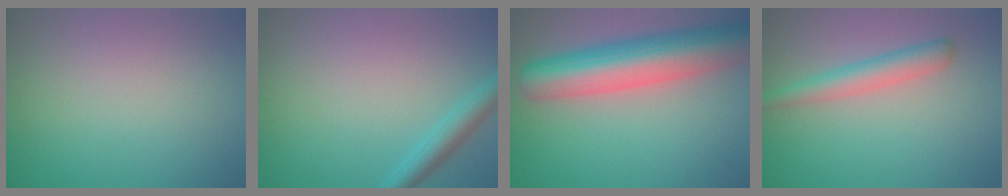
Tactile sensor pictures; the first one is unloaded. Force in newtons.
{"total": 2.3, "press": 2.3, "slide": 0.2}
{"total": 9.4, "press": 9.4, "slide": 0.5}
{"total": 2.8, "press": 2.7, "slide": 0.2}